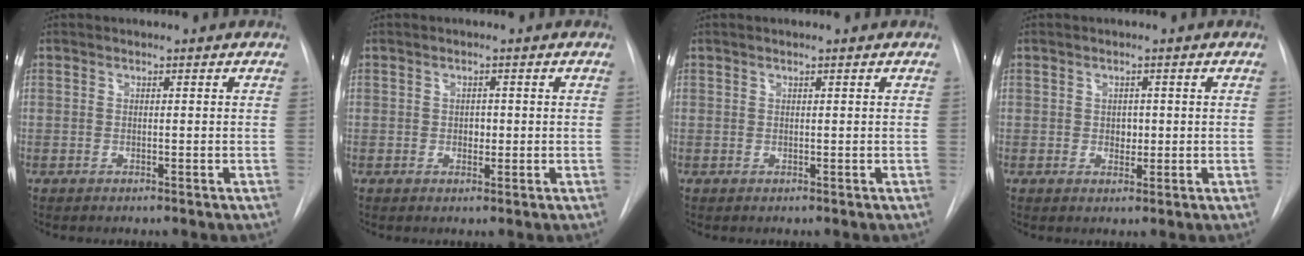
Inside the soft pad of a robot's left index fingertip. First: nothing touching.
{"total": 1.4, "force": [0.0, 1.0, 0.9], "torque": [-0.014, 0.001, 0.002]}
{"total": 0.5, "force": [0.4, -0.1, 0.4], "torque": [-0.011, 0.001, 0.010]}
{"total": 1.7, "force": [0.1, 1.3, 1.1], "torque": [-0.016, -0.001, 0.005]}